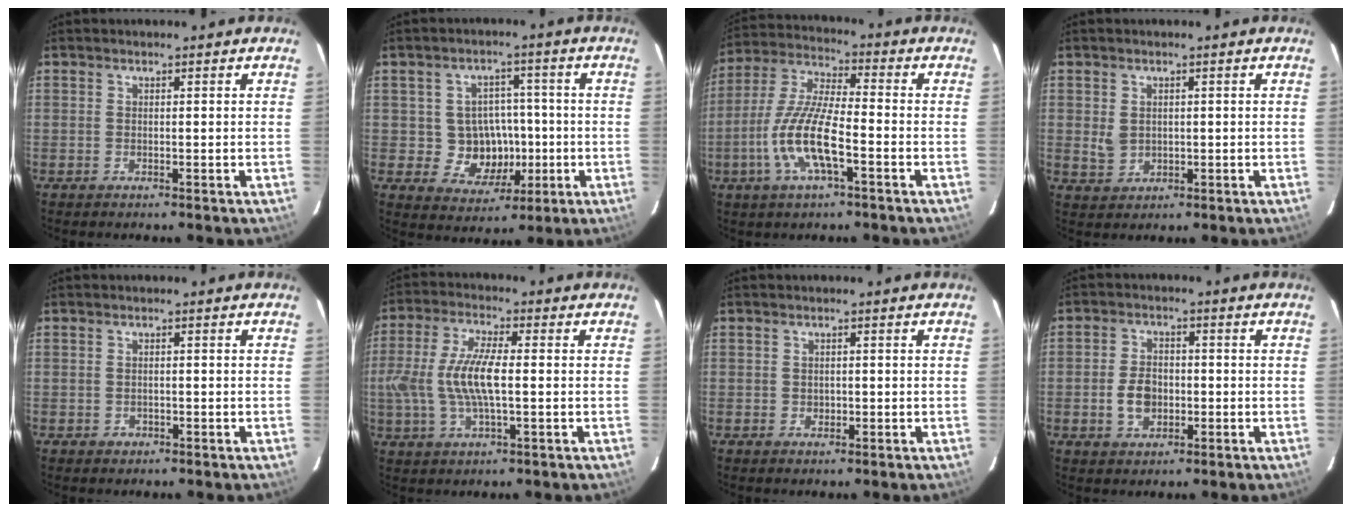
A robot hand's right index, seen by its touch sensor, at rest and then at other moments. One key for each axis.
{"total": 8.6, "fx": -1.2, "fy": 7.9, "fz": 3.1, "tx": -0.070, "ty": 0.014, "tz": -0.003}
{"total": 12.9, "fx": -4.7, "fy": 3.2, "fz": 11.6, "tx": -0.246, "ty": -0.006, "tz": -0.091}
{"total": 3.4, "fx": 0.3, "fy": 2.9, "fz": 1.7, "tx": -0.031, "ty": -0.002, "tz": 0.013}
{"total": 1.2, "fx": -0.6, "fy": 0.9, "fz": 0.2, "tx": -0.002, "ty": 0.001, "tz": -0.005}
{"total": 11.1, "fx": -0.6, "fy": 3.4, "fz": 10.5, "tx": -0.217, "ty": 0.001, "tz": -0.011}
{"total": 1.3, "fx": -0.2, "fy": 1.2, "fz": 0.3, "tx": -0.003, "ty": 0.000, "tz": 0.000}
{"total": 5.7, "fx": -1.3, "fy": 4.1, "fz": 3.8, "tx": -0.077, "ty": 0.007, "tz": -0.017}